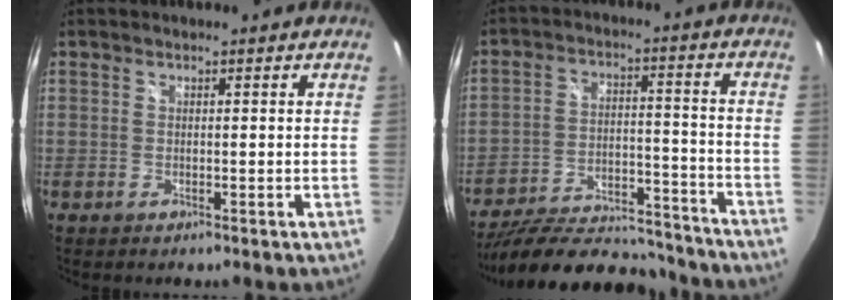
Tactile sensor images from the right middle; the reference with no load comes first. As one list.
[{"total": 24.5, "force": [-21.3, 7.2, 9.6], "torque": [-0.175, -0.001, -0.287]}]